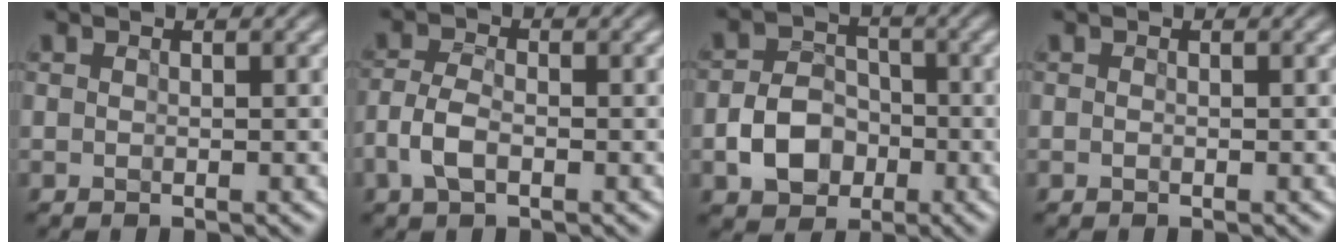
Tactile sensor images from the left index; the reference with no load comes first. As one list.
[{"total": 2.7, "force": [-1.3, 1.2, 2.0], "torque": [-0.046, 0.006, -0.027]}, {"total": 4.6, "force": [-1.7, 3.4, 2.6], "torque": [-0.043, 0.003, -0.029]}, {"total": 0.0}]